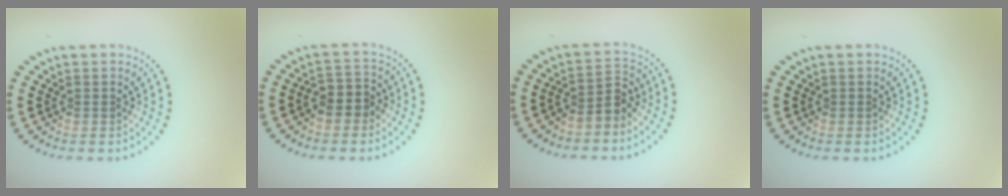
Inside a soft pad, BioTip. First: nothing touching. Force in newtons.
{"total": 2.5, "press": 2.3, "slide": 1.0}
{"total": 2.4, "press": 1.9, "slide": 1.5}
{"total": 0.0}